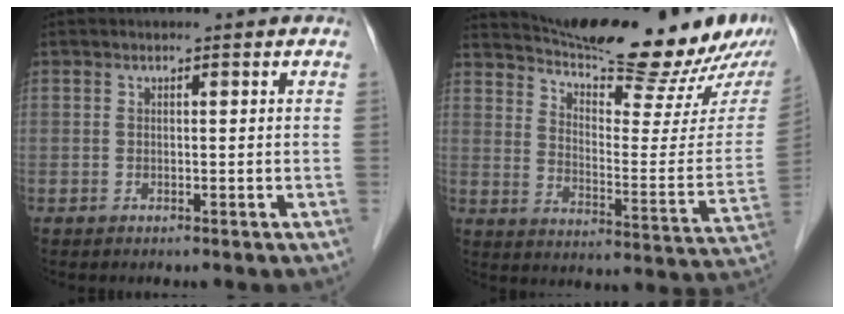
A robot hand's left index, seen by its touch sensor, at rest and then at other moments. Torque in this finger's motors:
{"motor_torque": [1.01, -1.13, 0.07, 0.00]}